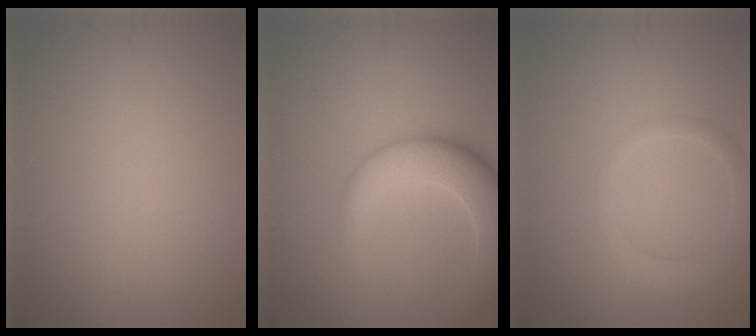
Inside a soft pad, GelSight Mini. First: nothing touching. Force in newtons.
{"total": 7.2, "press": 7.1, "slide": 0.7}
{"total": 2.6, "press": 2.6, "slide": 0.1}